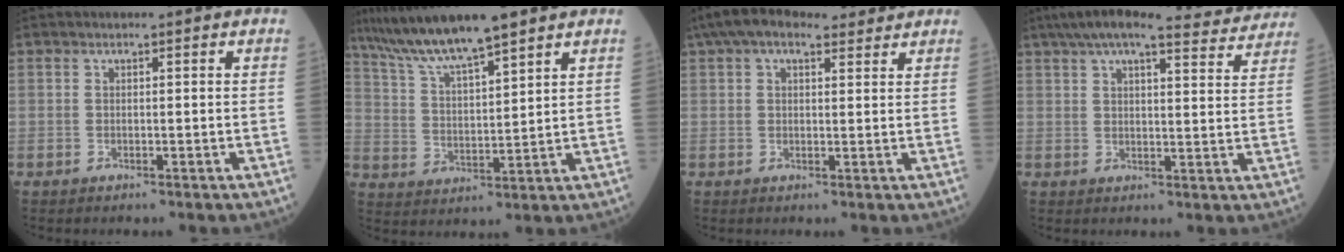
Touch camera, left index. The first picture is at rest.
{"total": 11.3, "force": [9.3, 0.7, 6.4], "torque": [-0.125, 0.015, 0.174]}
{"total": 9.1, "force": [6.9, 3.5, 4.8], "torque": [-0.088, 0.050, 0.112]}
{"total": 18.8, "force": [16.9, 3.3, 7.7], "torque": [-0.116, 0.028, 0.213]}